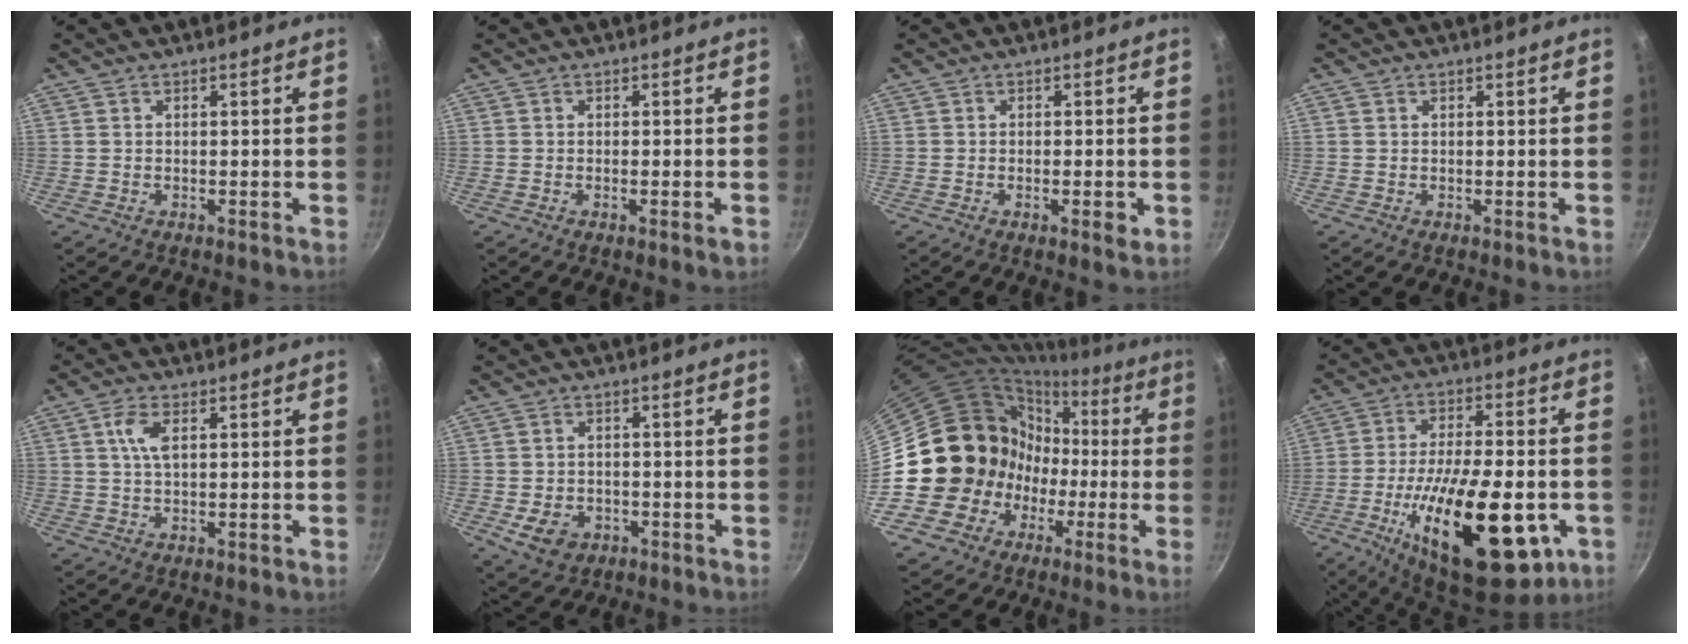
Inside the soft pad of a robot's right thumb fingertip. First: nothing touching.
{"total": 1.8, "force": [-0.7, 0.3, 1.7], "torque": [-0.034, 0.000, -0.014]}
{"total": 3.0, "force": [-0.9, 1.0, 2.7], "torque": [-0.043, 0.001, -0.015]}
{"total": 0.0}
{"total": 4.7, "force": [1.3, 2.2, 3.9], "torque": [-0.079, 0.006, 0.025]}
{"total": 6.0, "force": [-2.0, 4.6, 3.3], "torque": [-0.045, 0.009, -0.023]}
{"total": 15.1, "force": [-1.9, 14.3, 4.5], "torque": [-0.028, 0.060, -0.019]}
{"total": 28.3, "force": [-8.9, 11.8, 24.2], "torque": [-0.364, 0.011, -0.128]}